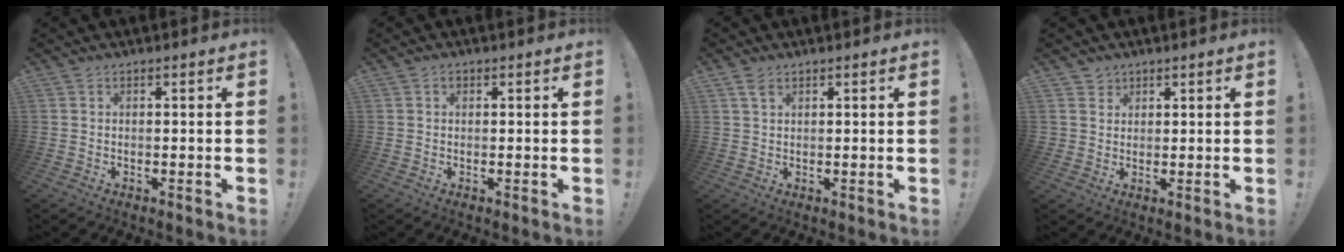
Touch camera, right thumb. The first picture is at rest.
{"total": 0.9, "force": [0.2, 0.8, 0.4], "torque": [-0.007, 0.003, 0.004]}
{"total": 2.6, "force": [1.7, 1.1, 1.6], "torque": [-0.024, -0.005, 0.029]}
{"total": 3.3, "force": [1.9, 2.7, 0.0], "torque": [-0.005, -0.011, 0.036]}